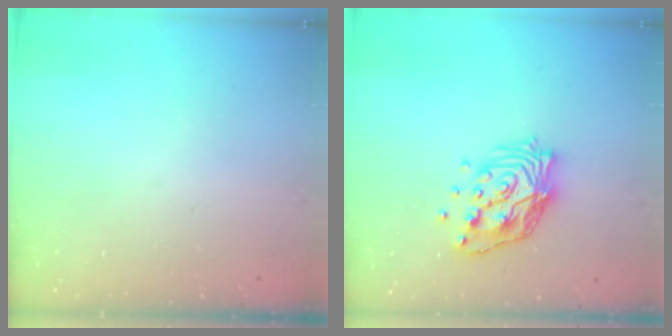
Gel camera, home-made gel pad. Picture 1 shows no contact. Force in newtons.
{"total": 14.3, "press": 14.2, "slide": 1.4}